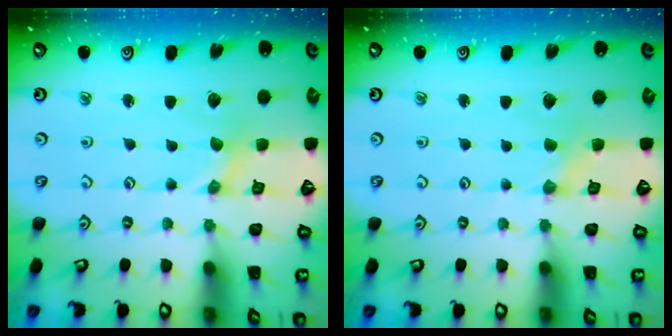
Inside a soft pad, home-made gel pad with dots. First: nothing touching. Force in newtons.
{"total": 1.8, "press": 1.7, "slide": 0.4}